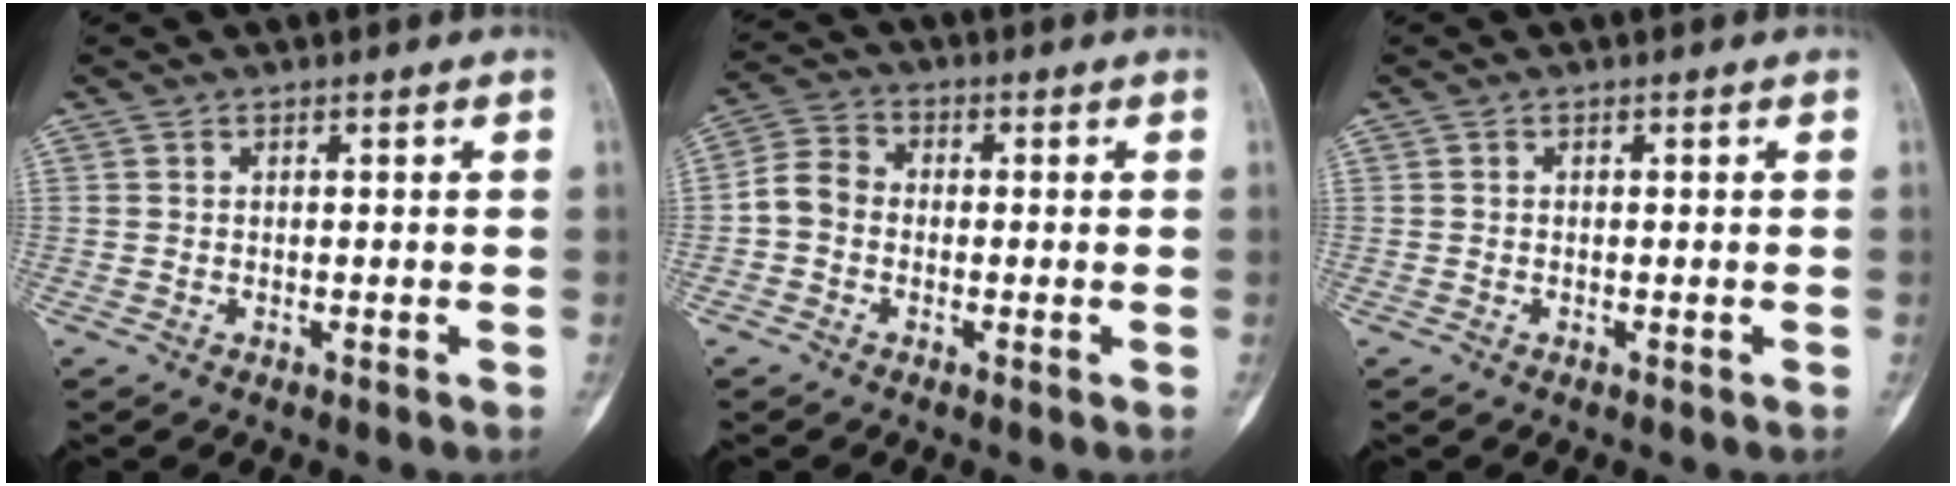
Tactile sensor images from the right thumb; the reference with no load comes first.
{"total": 5.6, "force": [-1.0, 4.6, 3.0], "torque": [-0.046, 0.018, -0.034]}
{"total": 0.0}